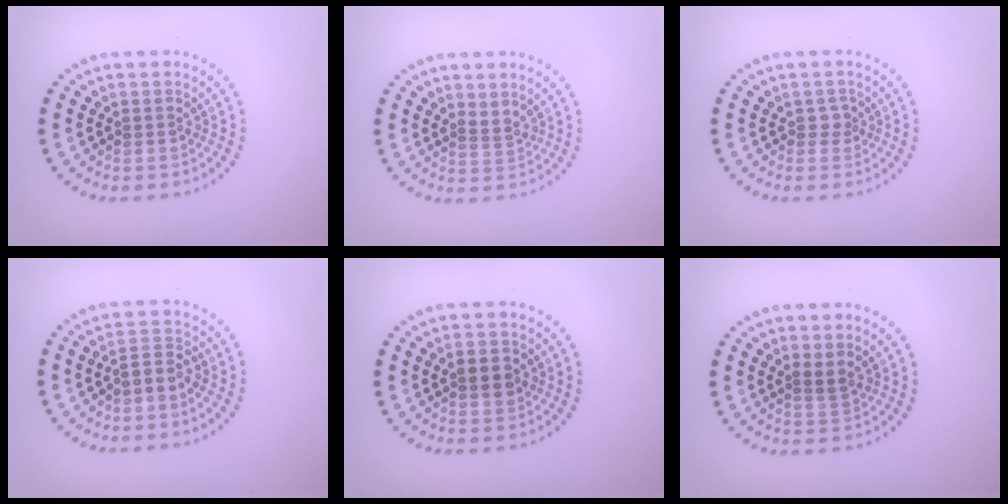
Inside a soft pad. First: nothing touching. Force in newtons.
{"total": 1.2, "press": 0.5, "slide": 1.0}
{"total": 0.9, "press": 0.7, "slide": 0.6}
{"total": 2.1, "press": 1.6, "slide": 1.3}
{"total": 2.2, "press": 2.2, "slide": 0.1}
{"total": 1.3, "press": 1.0, "slide": 0.8}